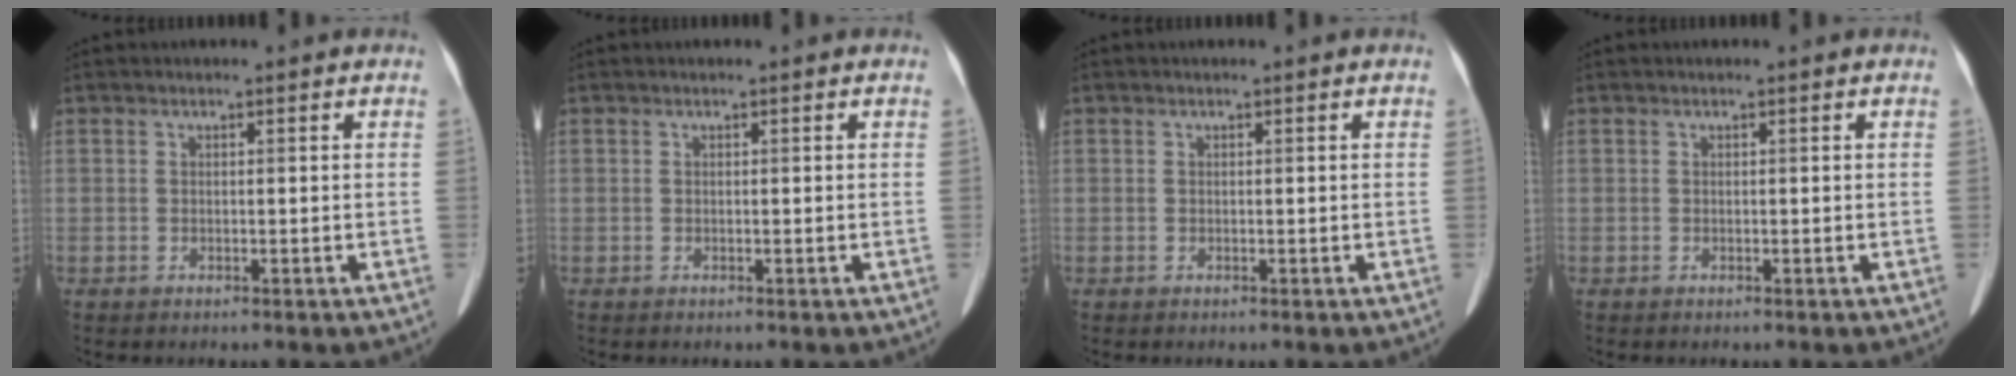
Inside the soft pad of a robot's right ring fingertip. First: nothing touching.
{"total": 0.0}
{"total": 0.0}
{"total": 0.0}